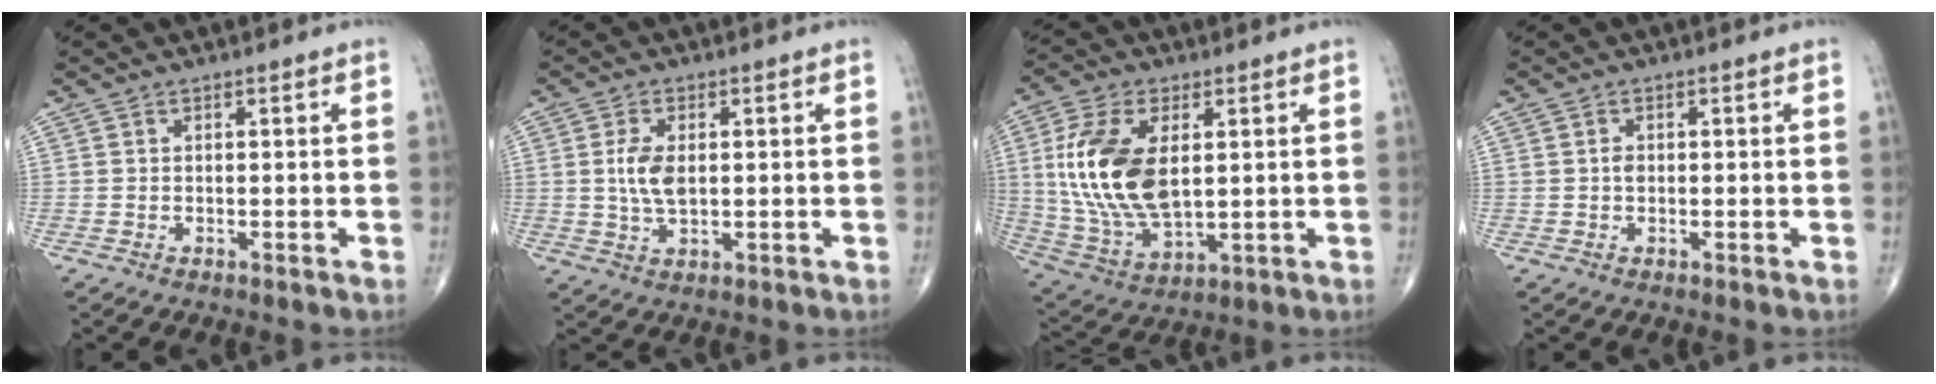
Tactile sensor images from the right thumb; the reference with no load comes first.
{"total": 5.8, "force": [0.6, 3.1, 4.9], "torque": [-0.097, -0.005, 0.014]}
{"total": 18.0, "force": [2.8, 9.8, 14.8], "torque": [-0.298, -0.014, 0.062]}
{"total": 1.4, "force": [0.1, 1.0, 0.9], "torque": [-0.012, 0.002, 0.001]}